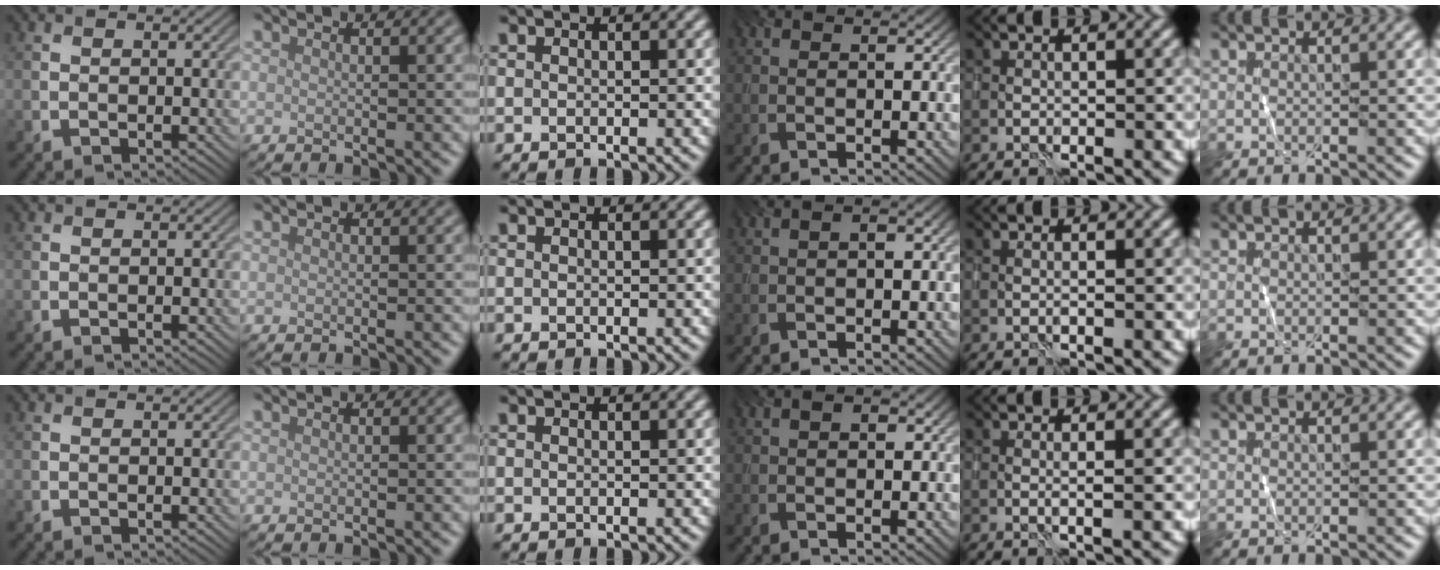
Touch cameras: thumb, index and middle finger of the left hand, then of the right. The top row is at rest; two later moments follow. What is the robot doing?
{"motion": "wrap", "object": "sponge"}